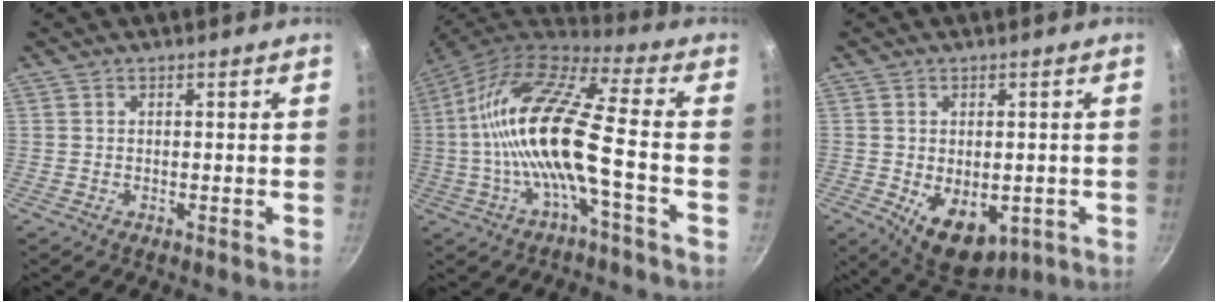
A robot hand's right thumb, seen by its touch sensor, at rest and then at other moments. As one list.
[{"total": 17.6, "force": [-2.7, 4.2, 16.9], "torque": [-0.322, 0.039, -0.063]}, {"total": 10.5, "force": [-2.5, 6.6, 7.8], "torque": [-0.089, -0.008, -0.016]}]